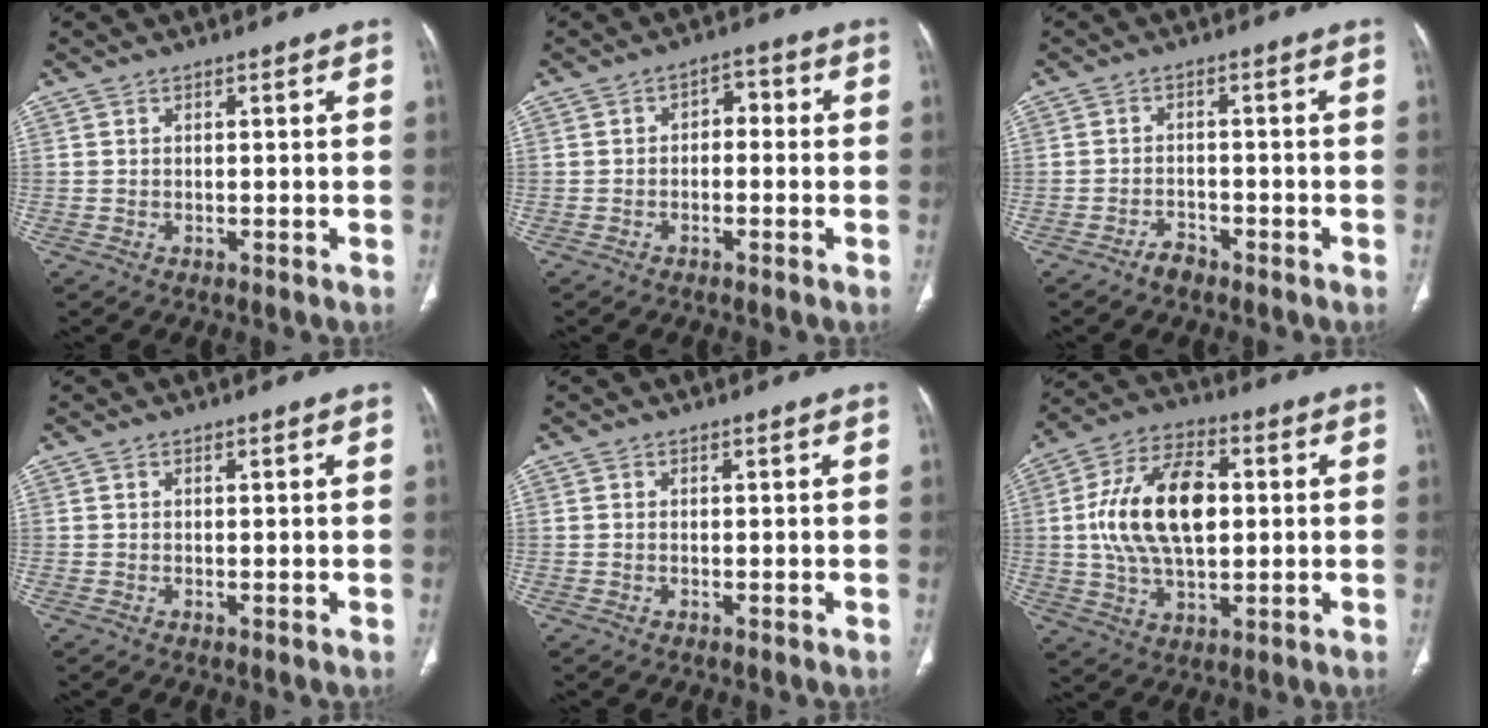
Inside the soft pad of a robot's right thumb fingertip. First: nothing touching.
{"total": 3.6, "force": [-0.4, 2.5, 2.6], "torque": [-0.023, 0.022, -0.017]}
{"total": 2.4, "force": [-2.1, 1.0, 0.7], "torque": [-0.015, 0.012, -0.035]}
{"total": 0.0}
{"total": 0.0}
{"total": 17.3, "force": [1.7, 9.8, 14.2], "torque": [-0.253, 0.015, 0.029]}